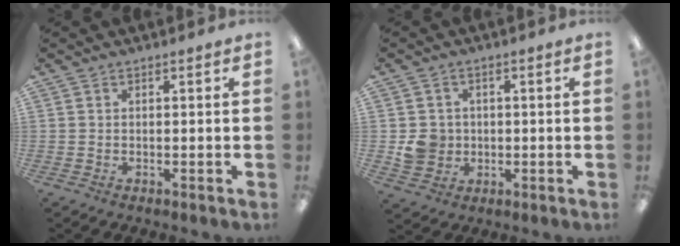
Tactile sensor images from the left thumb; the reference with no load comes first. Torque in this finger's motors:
{"motor_torque": [-0.04, 0.06, 0.21, -0.27, 0.00]}